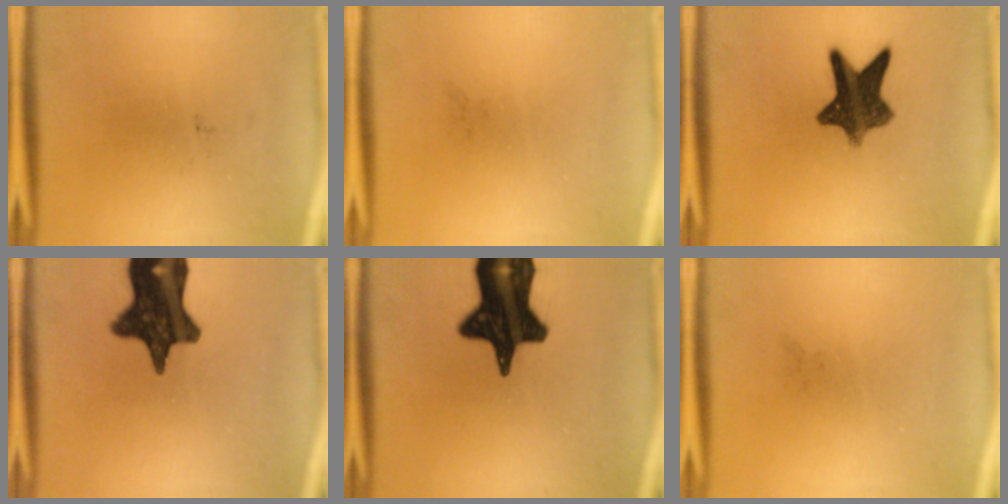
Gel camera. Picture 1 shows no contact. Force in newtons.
{"total": 0.0}
{"total": 10.2}
{"total": 14.7}
{"total": 18.5}
{"total": 0.0}